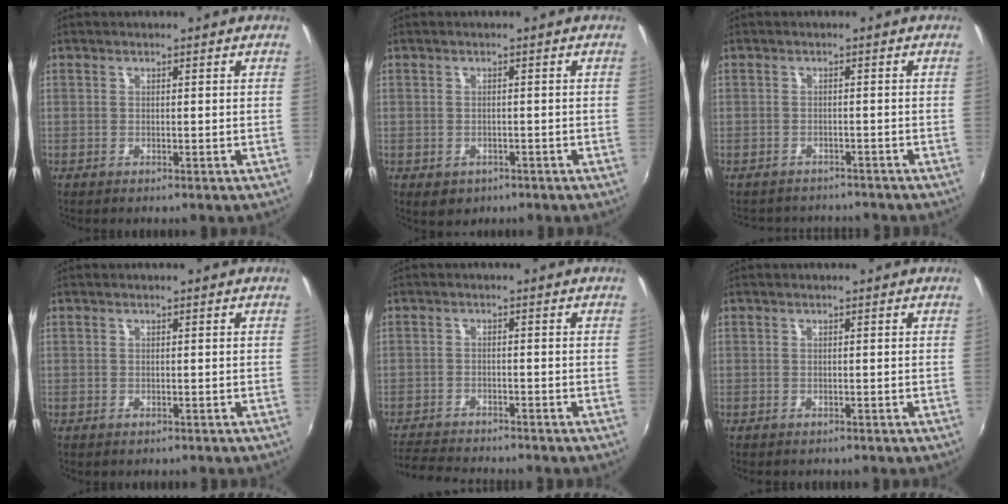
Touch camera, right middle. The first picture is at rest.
{"total": 3.2, "force": [-1.4, 2.5, 1.3], "torque": [-0.030, -0.008, -0.014]}
{"total": 5.1, "force": [-4.4, 2.5, 0.6], "torque": [-0.020, 0.005, -0.064]}
{"total": 0.0}
{"total": 8.0, "force": [-7.6, 1.3, 2.3], "torque": [-0.071, -0.013, -0.129]}
{"total": 0.0}